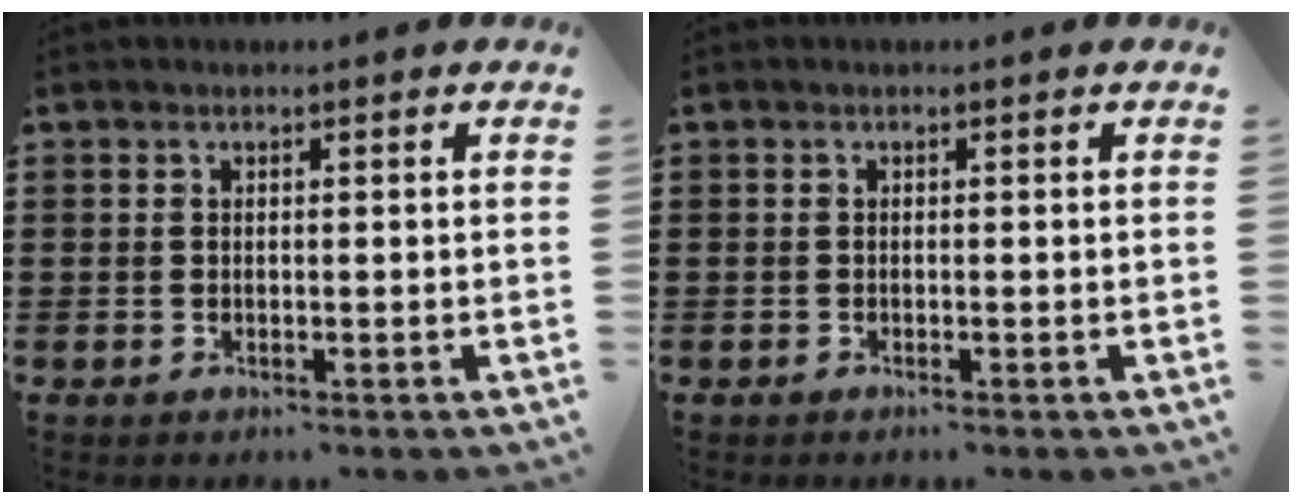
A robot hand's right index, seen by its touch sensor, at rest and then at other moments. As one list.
[{"total": 0.0}]